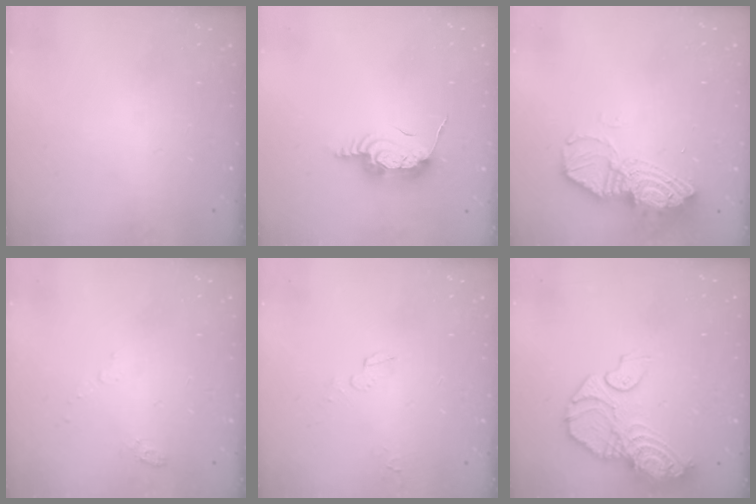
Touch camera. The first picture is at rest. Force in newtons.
{"total": 10.8, "press": 10.7, "slide": 1.1}
{"total": 14.8, "press": 14.7, "slide": 1.5}
{"total": 4.4, "press": 4.3, "slide": 1.0}
{"total": 2.6, "press": 2.3, "slide": 1.2}
{"total": 13.2, "press": 13.1, "slide": 1.4}